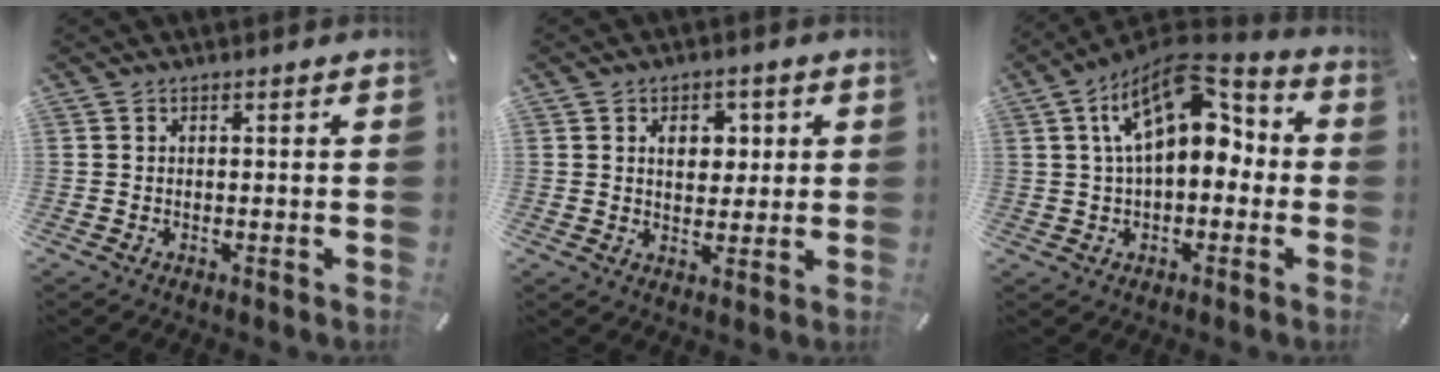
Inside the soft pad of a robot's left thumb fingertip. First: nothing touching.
{"total": 6.1, "force": [1.7, 4.8, 3.4], "torque": [-0.043, -0.003, 0.020]}
{"total": 15.5, "force": [5.3, 8.7, 11.7], "torque": [-0.200, -0.022, 0.092]}